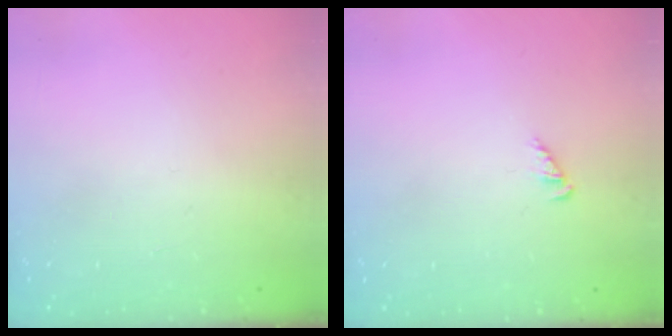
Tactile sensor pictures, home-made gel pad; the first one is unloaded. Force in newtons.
{"total": 2.3, "press": 2.2, "slide": 0.4}